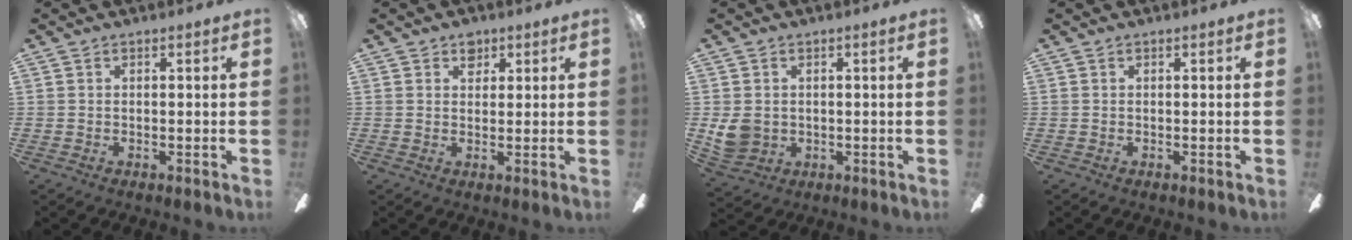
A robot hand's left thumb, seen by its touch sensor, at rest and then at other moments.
{"total": 3.5, "force": [2.1, 2.4, 1.4], "torque": [-0.006, -0.004, 0.035]}
{"total": 6.4, "force": [0.6, 5.7, 2.9], "torque": [-0.061, 0.004, 0.013]}
{"total": 0.0}